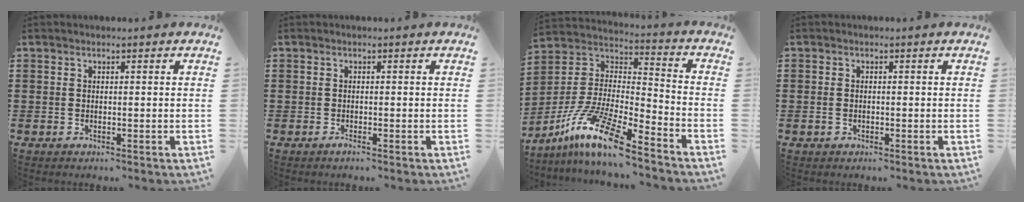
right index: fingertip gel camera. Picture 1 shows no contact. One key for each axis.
{"total": 0.6, "fx": -0.5, "fy": 0.1, "fz": 0.3, "tx": -0.007, "ty": -0.004, "tz": -0.009}
{"total": 12.6, "fx": -9.5, "fy": 1.4, "fz": 8.2, "tx": -0.180, "ty": 0.003, "tz": -0.189}
{"total": 1.0, "fx": -0.3, "fy": 0.6, "fz": 0.7, "tx": -0.016, "ty": 0.001, "tz": -0.007}